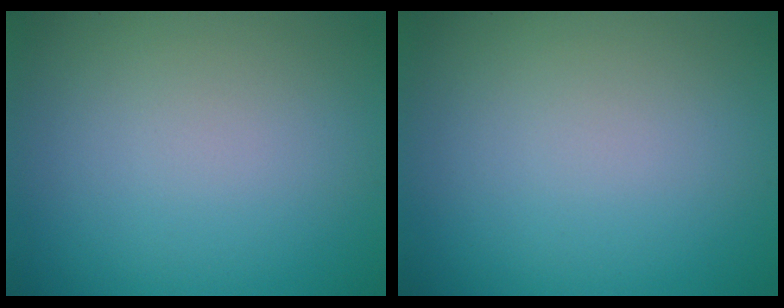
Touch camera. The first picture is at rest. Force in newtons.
{"total": 0.0}